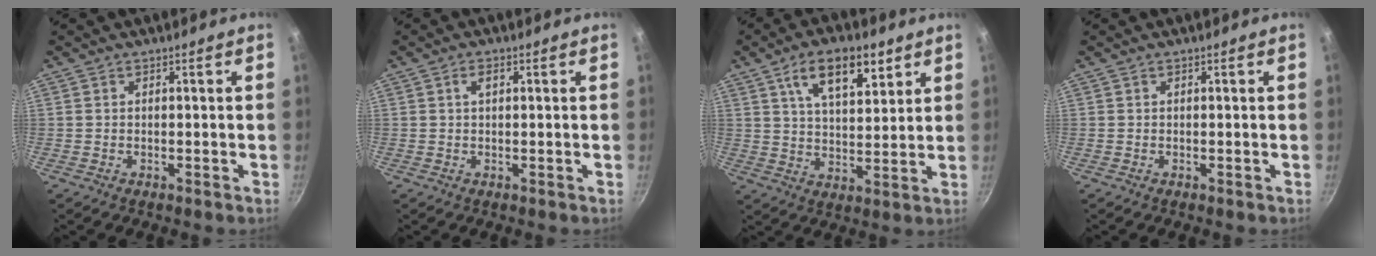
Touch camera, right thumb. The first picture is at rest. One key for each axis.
{"total": 1.8, "fx": 0.5, "fy": 1.0, "fz": 1.4, "tx": -0.022, "ty": 0.004, "tz": 0.009}
{"total": 12.0, "fx": 6.2, "fy": 5.6, "fz": 8.6, "tx": -0.115, "ty": -0.024, "tz": 0.103}
{"total": 0.0}